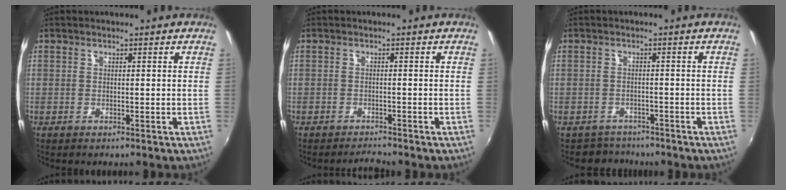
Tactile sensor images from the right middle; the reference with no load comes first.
{"total": 1.9, "force": [-1.9, -0.1, 0.1], "torque": [-0.011, -0.005, -0.034]}
{"total": 3.9, "force": [-3.4, 1.8, -0.4], "torque": [-0.009, -0.001, -0.057]}